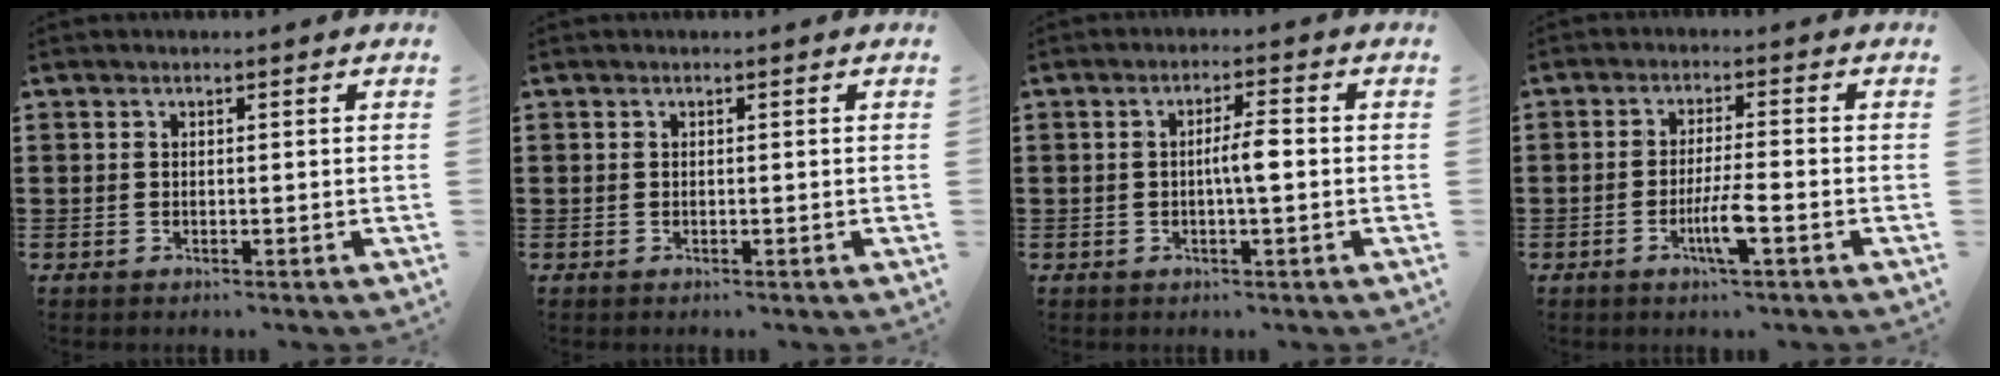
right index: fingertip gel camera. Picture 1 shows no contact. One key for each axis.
{"total": 0.0}
{"total": 3.6, "fx": -0.4, "fy": 0.6, "fz": 3.6, "tx": -0.064, "ty": 0.003, "tz": -0.009}
{"total": 4.7, "fx": -2.1, "fy": 0.2, "fz": 4.2, "tx": -0.084, "ty": -0.012, "tz": -0.040}